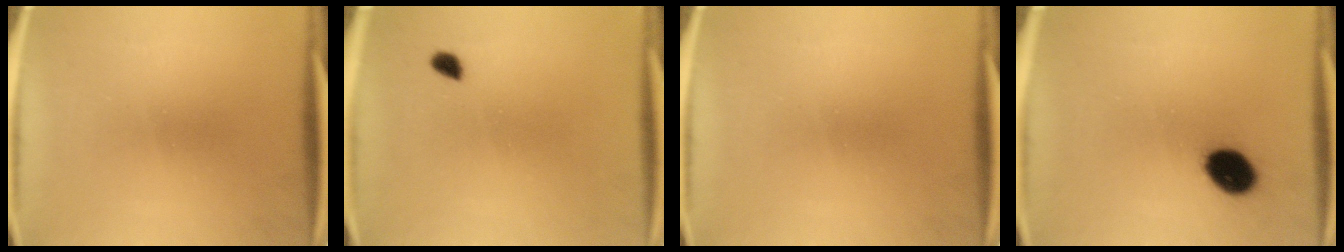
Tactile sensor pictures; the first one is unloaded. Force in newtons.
{"total": 1.7}
{"total": 0.0}
{"total": 8.6}